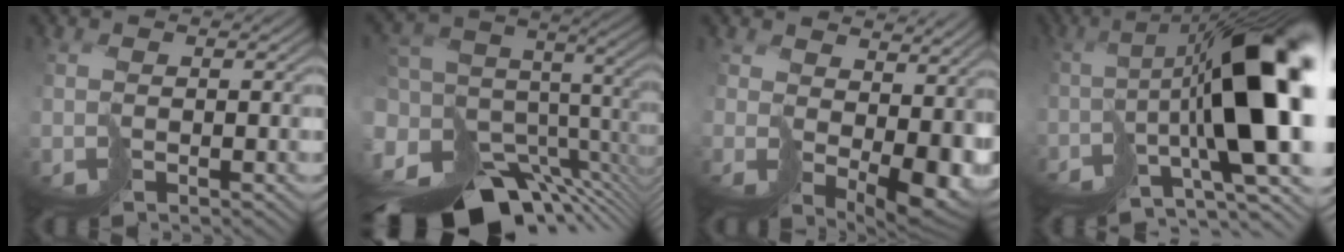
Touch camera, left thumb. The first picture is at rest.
{"total": 14.7, "force": [-4.3, 8.8, 11.0], "torque": [-0.213, 0.004, -0.056]}
{"total": 7.9, "force": [2.0, 5.2, 5.6], "torque": [-0.101, -0.038, 0.065]}
{"total": 16.7, "force": [-3.3, 5.3, 15.5], "torque": [-0.201, -0.007, -0.047]}